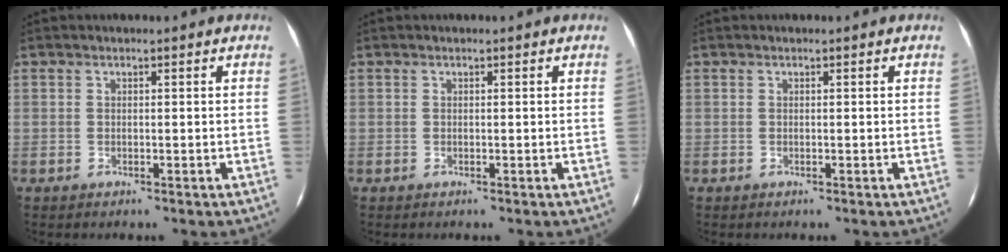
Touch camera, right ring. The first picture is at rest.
{"total": 0.0}
{"total": 0.0}